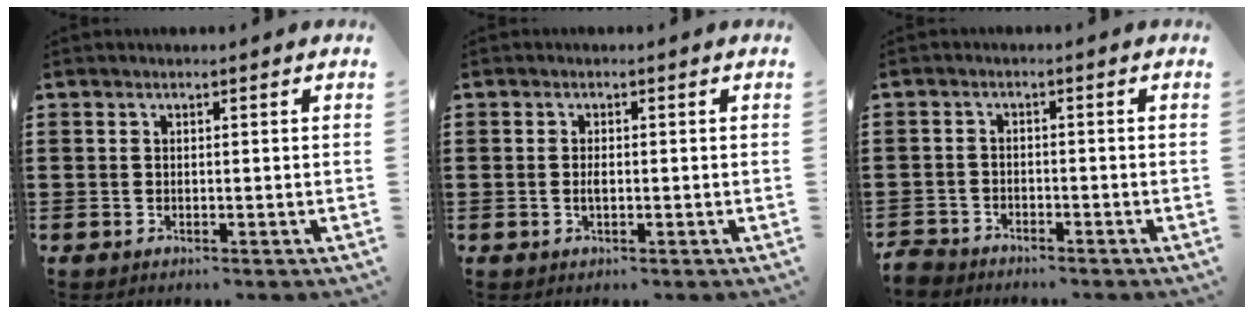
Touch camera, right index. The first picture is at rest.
{"total": 1.4, "force": [-0.2, 0.6, 1.2], "torque": [-0.024, 0.002, -0.005]}
{"total": 2.5, "force": [-2.4, 0.6, 0.0], "torque": [-0.014, 0.000, -0.055]}